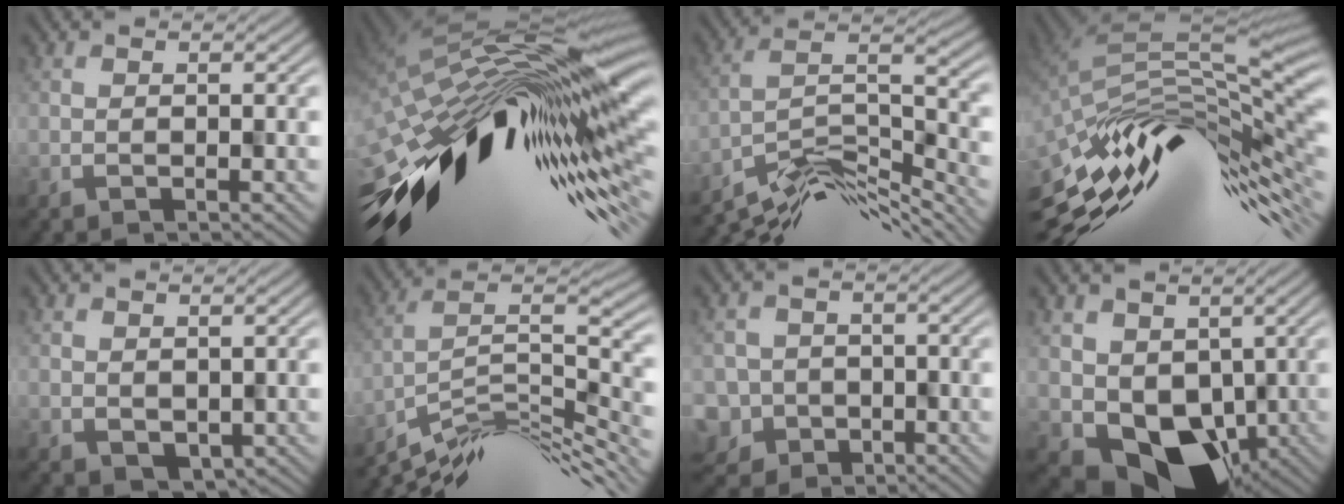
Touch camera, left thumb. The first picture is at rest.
{"total": 17.7, "force": [-3.6, 5.8, 16.3], "torque": [-0.322, -0.012, -0.088]}
{"total": 11.0, "force": [-7.6, 3.1, 7.3], "torque": [-0.136, 0.000, -0.131]}
{"total": 14.8, "force": [-4.7, 4.3, 13.3], "torque": [-0.259, 0.000, -0.090]}
{"total": 3.0, "force": [-0.3, 2.5, 1.7], "torque": [-0.022, -0.015, 0.010]}
{"total": 12.3, "force": [-8.2, 3.4, 8.4], "torque": [-0.165, -0.002, -0.138]}
{"total": 6.4, "force": [-3.2, 5.5, 0.5], "torque": [-0.020, -0.024, -0.058]}
{"total": 10.7, "force": [-1.0, 8.6, 6.4], "torque": [-0.104, -0.041, -0.001]}